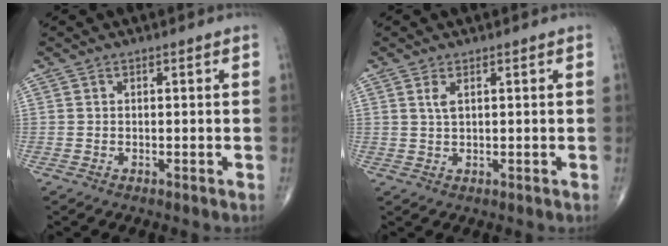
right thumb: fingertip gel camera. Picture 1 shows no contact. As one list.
[{"total": 1.7, "force": [0.8, 0.6, 1.4], "torque": [-0.032, -0.002, 0.021]}]